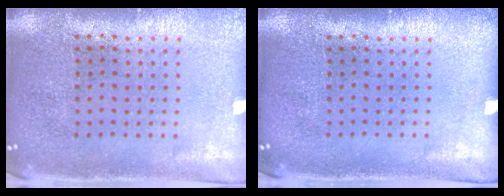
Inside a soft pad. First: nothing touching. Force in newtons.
{"total": 0.0}